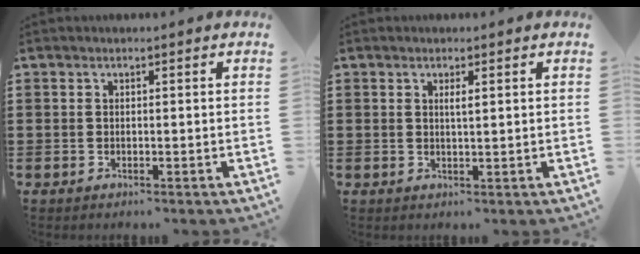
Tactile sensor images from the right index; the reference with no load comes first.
{"total": 1.2, "force": [0.5, 0.2, 1.1], "torque": [-0.022, 0.002, 0.007]}